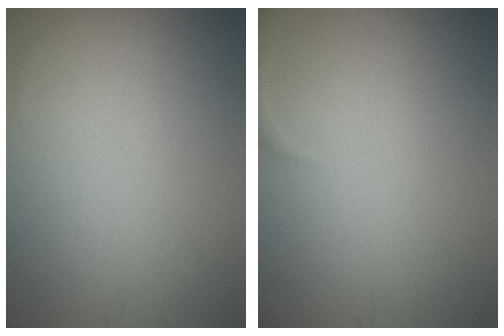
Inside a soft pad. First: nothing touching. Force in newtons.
{"total": 2.6, "press": 2.6, "slide": 0.3}